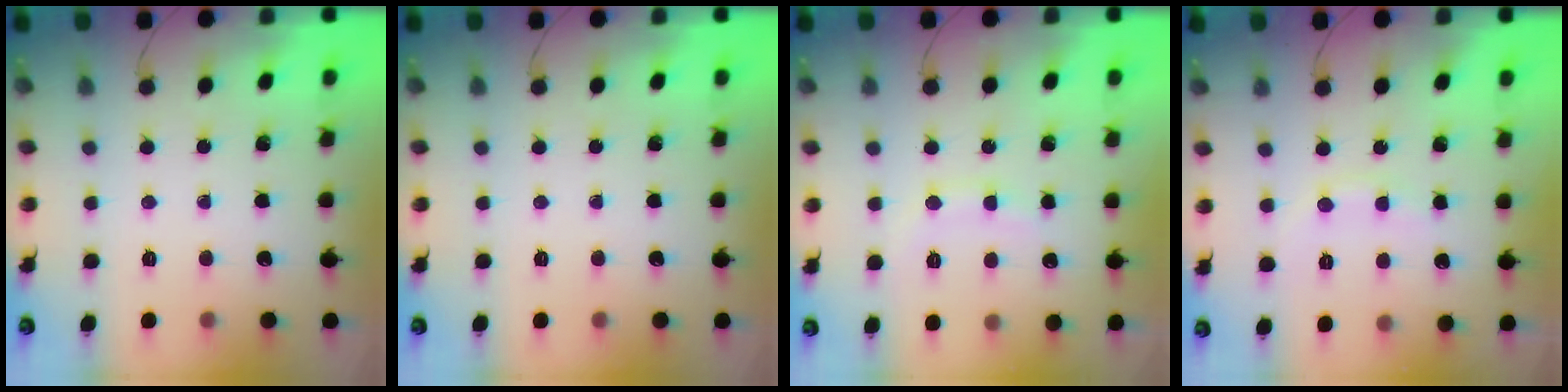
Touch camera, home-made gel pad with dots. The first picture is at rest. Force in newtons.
{"total": 0.0}
{"total": 6.9, "press": 6.6, "slide": 1.9}
{"total": 7.6, "press": 7.6, "slide": 0.9}